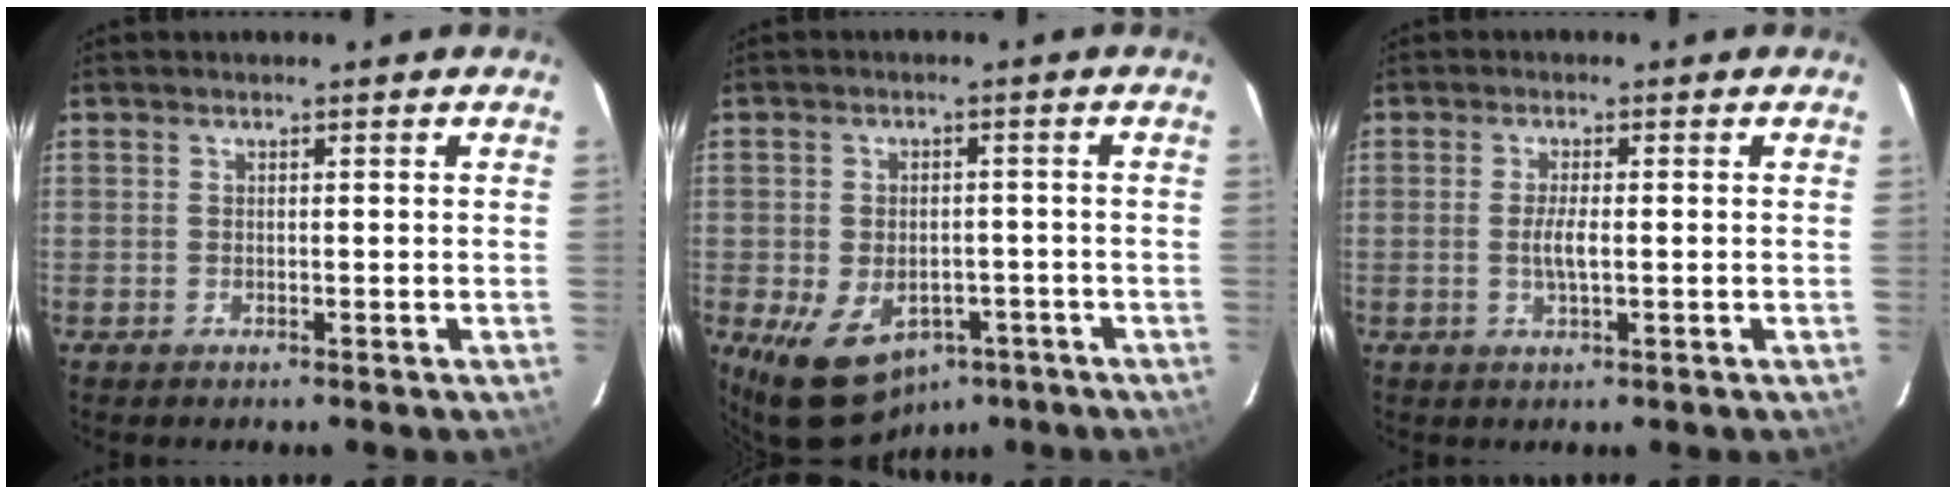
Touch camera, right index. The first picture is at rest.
{"total": 12.4, "force": [-6.3, 8.5, 6.6], "torque": [-0.143, -0.005, -0.076]}
{"total": 3.1, "force": [-0.3, 0.6, 3.0], "torque": [-0.058, -0.003, -0.006]}